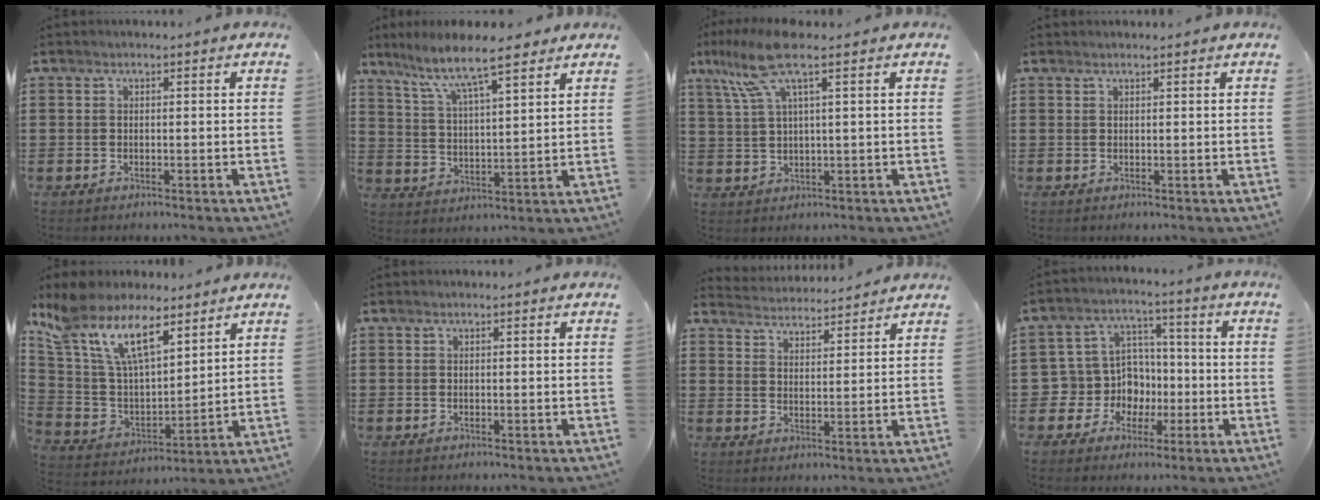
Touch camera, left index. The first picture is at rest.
{"total": 8.4, "force": [6.6, 1.5, 4.9], "torque": [-0.120, -0.026, 0.111]}
{"total": 8.6, "force": [4.6, 1.0, 7.1], "torque": [-0.171, -0.004, 0.077]}
{"total": 0.7, "force": [0.6, -0.1, 0.3], "torque": [-0.006, -0.002, 0.013]}
{"total": 12.6, "force": [8.4, 4.8, 8.1], "torque": [-0.188, -0.024, 0.155]}
{"total": 0.0}
{"total": 3.8, "force": [3.8, 0.1, -0.3], "torque": [-0.009, -0.020, 0.067]}
{"total": 8.6, "force": [-0.7, 8.2, 2.4], "torque": [-0.091, 0.000, -0.007]}